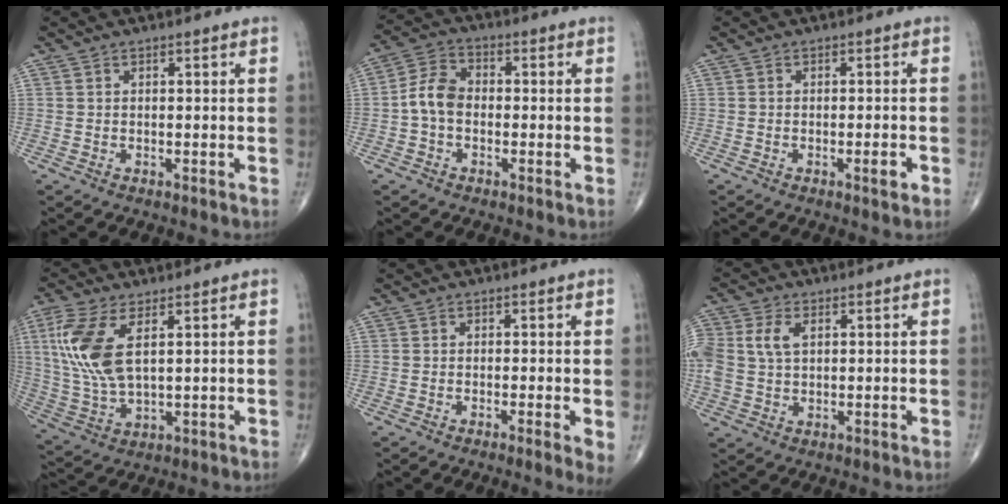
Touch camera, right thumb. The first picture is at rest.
{"total": 6.6, "force": [-1.1, 4.6, 4.6], "torque": [-0.081, 0.022, -0.034]}
{"total": 2.1, "force": [-0.9, 0.5, 1.8], "torque": [-0.025, -0.001, -0.015]}
{"total": 12.4, "force": [3.7, 5.4, 10.5], "torque": [-0.245, -0.010, 0.081]}
{"total": 2.9, "force": [-0.6, 0.4, 2.8], "torque": [-0.049, -0.011, -0.016]}
{"total": 7.8, "force": [1.8, 5.1, 5.6], "torque": [-0.139, 0.010, 0.037]}